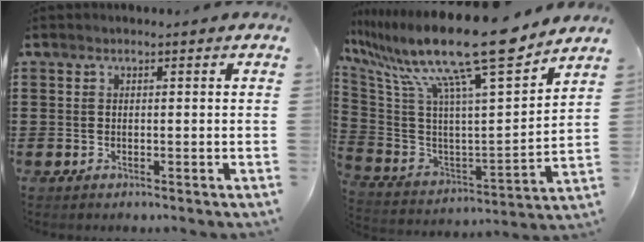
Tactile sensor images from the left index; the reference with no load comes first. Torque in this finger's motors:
{"motor_torque": [1.76, 0.38, 1.05, 0.21]}